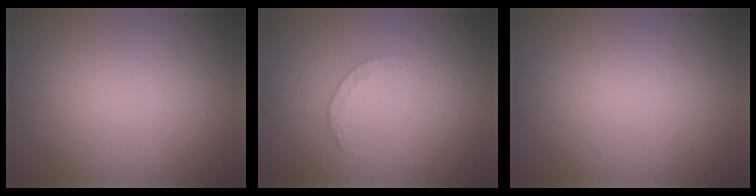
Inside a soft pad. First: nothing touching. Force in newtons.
{"total": 1.2, "press": 0.5, "slide": 1.1}
{"total": 0.0}